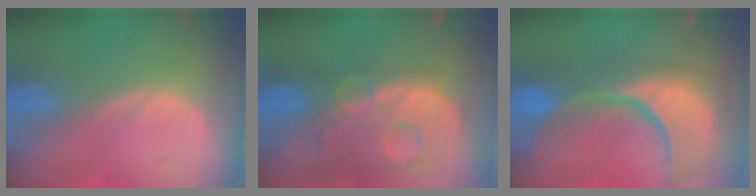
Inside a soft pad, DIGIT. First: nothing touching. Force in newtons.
{"total": 13.7, "press": 11.1, "slide": 8.0}
{"total": 15.4, "press": 12.1, "slide": 9.6}